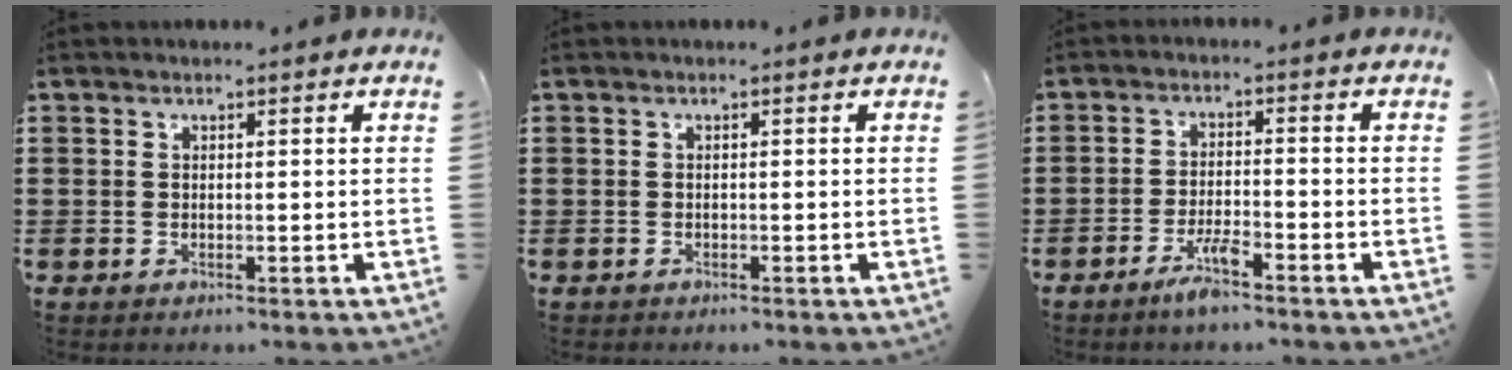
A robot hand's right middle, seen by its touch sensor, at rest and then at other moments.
{"total": 0.0}
{"total": 4.1, "force": [-3.1, 0.6, 2.7], "torque": [-0.058, 0.003, -0.060]}